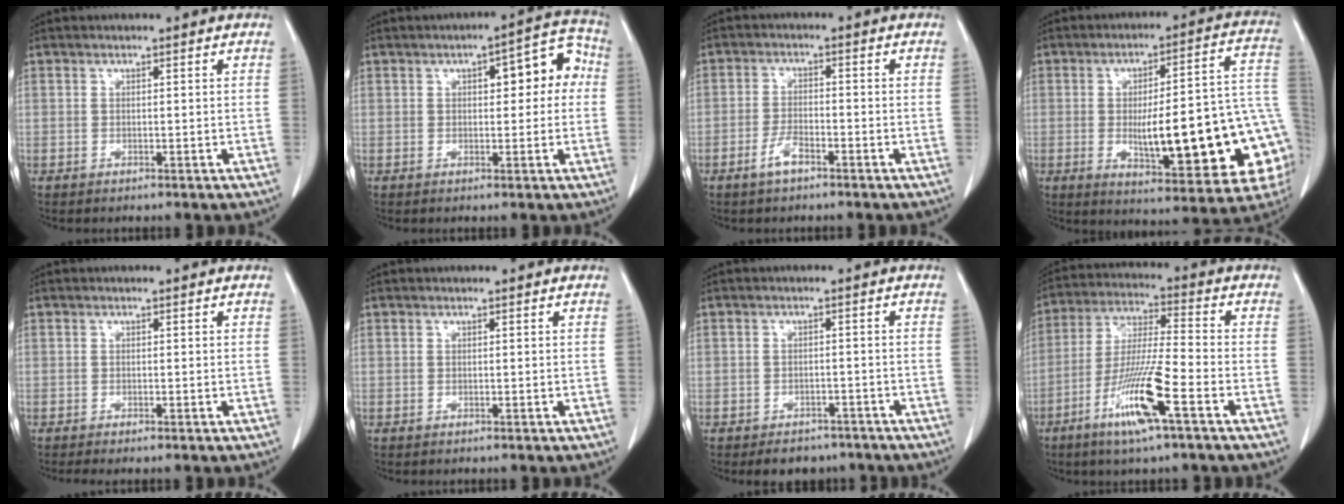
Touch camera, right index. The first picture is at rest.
{"total": 7.7, "force": [1.3, 2.9, 6.9], "torque": [-0.074, 0.041, 0.012]}
{"total": 3.3, "force": [-2.1, 0.9, 2.3], "torque": [-0.047, 0.002, -0.040]}
{"total": 23.1, "force": [-4.0, 4.9, 22.2], "torque": [-0.231, 0.024, -0.038]}
{"total": 1.1, "force": [-0.8, 0.0, 0.7], "torque": [-0.016, -0.004, -0.016]}
{"total": 0.0}
{"total": 5.1, "force": [-4.1, 2.9, 0.9], "torque": [-0.001, 0.009, -0.054]}
{"total": 12.6, "force": [-6.1, 0.3, 11.0], "torque": [-0.218, -0.016, -0.117]}